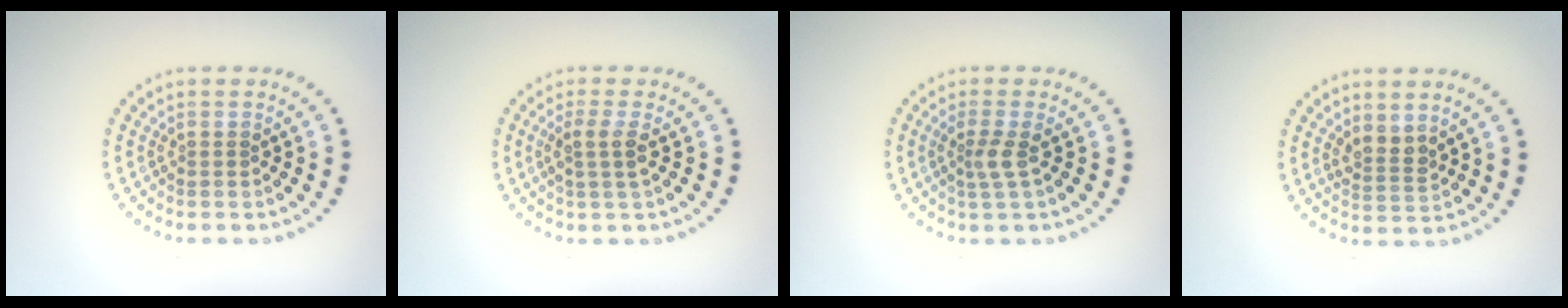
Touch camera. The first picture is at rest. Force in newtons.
{"total": 2.0, "press": 1.7, "slide": 1.0}
{"total": 1.9, "press": 1.4, "slide": 1.3}
{"total": 2.1, "press": 1.7, "slide": 1.2}